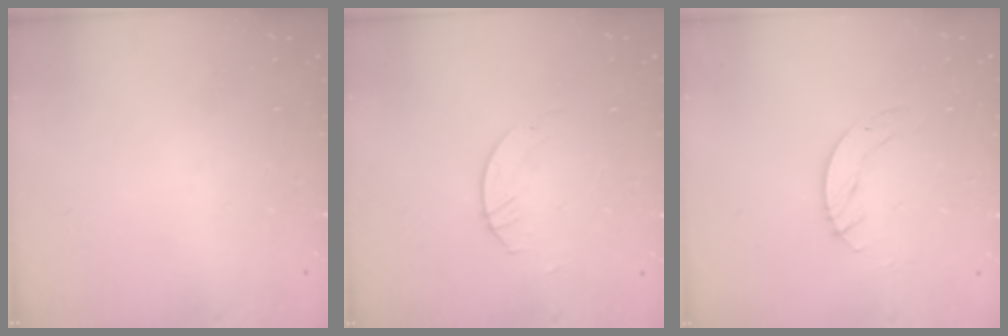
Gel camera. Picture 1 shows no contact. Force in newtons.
{"total": 1.1, "press": 1.1, "slide": 0.1}
{"total": 3.0, "press": 3.0, "slide": 0.2}